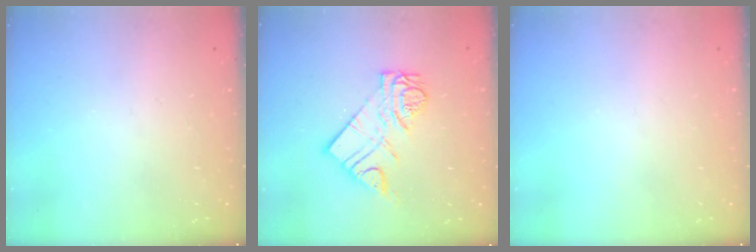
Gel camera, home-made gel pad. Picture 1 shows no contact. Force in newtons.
{"total": 11.0, "press": 11.0, "slide": 1.1}
{"total": 0.0}